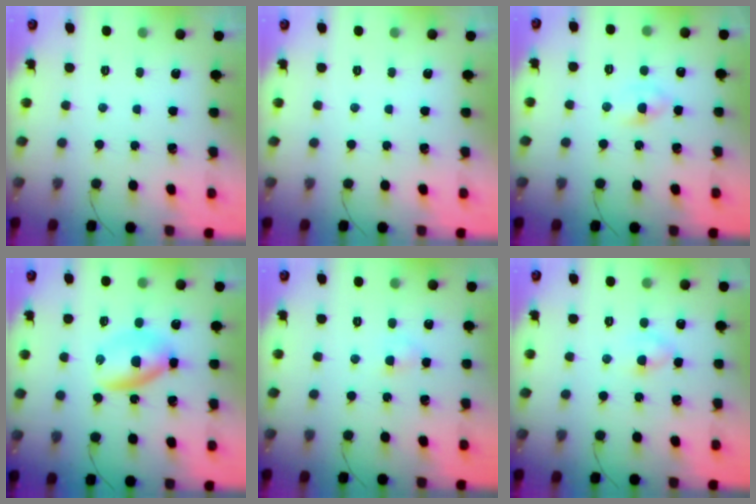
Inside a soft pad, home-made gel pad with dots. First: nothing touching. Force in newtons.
{"total": 0.0}
{"total": 2.2, "press": 1.9, "slide": 1.1}
{"total": 5.7, "press": 5.6, "slide": 1.1}
{"total": 2.8, "press": 2.6, "slide": 1.1}
{"total": 2.9, "press": 2.6, "slide": 1.3}